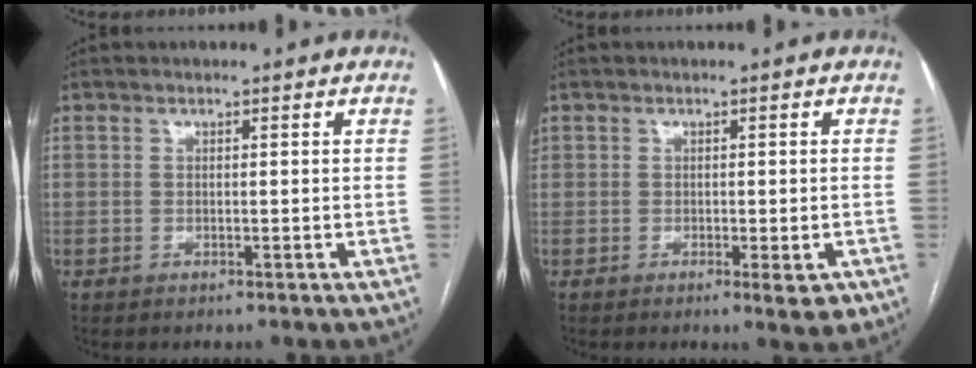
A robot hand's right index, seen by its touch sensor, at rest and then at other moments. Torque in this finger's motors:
{"motor_torque": [-0.11, 0.03, -0.02, -0.02]}